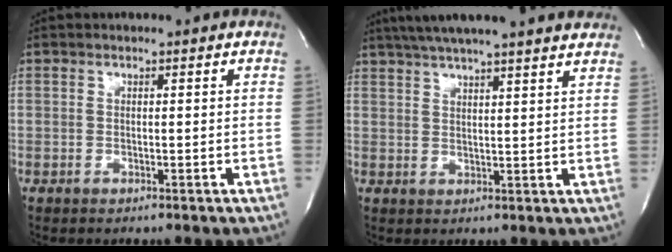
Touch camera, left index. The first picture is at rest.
{"total": 18.8, "force": [16.3, 0.9, 9.3], "torque": [-0.158, 0.032, 0.217]}